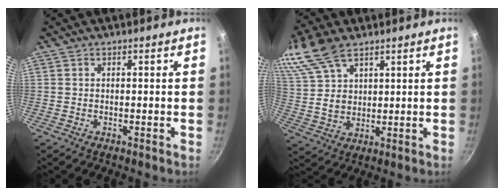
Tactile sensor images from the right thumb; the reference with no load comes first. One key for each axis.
{"total": 15.2, "fx": 9.4, "fy": 8.5, "fz": 8.5, "tx": -0.180, "ty": 0.008, "tz": 0.196}